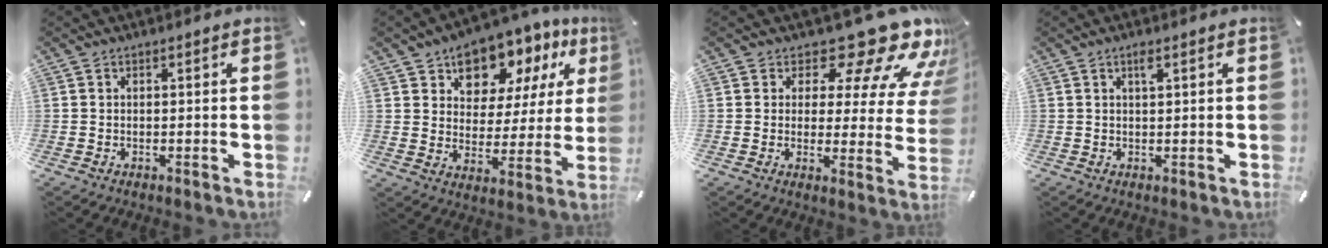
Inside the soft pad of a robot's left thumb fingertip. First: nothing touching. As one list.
[{"total": 11.1, "force": [8.4, 6.9, 2.4], "torque": [-0.046, -0.074, 0.152]}, {"total": 15.9, "force": [11.4, 6.7, 8.9], "torque": [-0.119, -0.093, 0.186]}, {"total": 1.8, "force": [0.8, 0.4, 1.5], "torque": [-0.032, 0.003, 0.013]}]